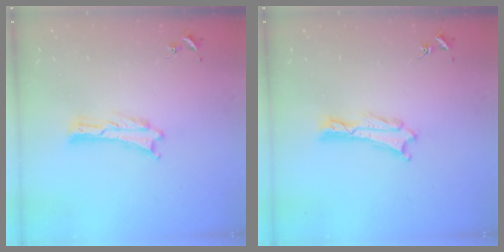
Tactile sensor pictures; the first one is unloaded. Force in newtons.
{"total": 0.7, "press": 0.6, "slide": 0.2}